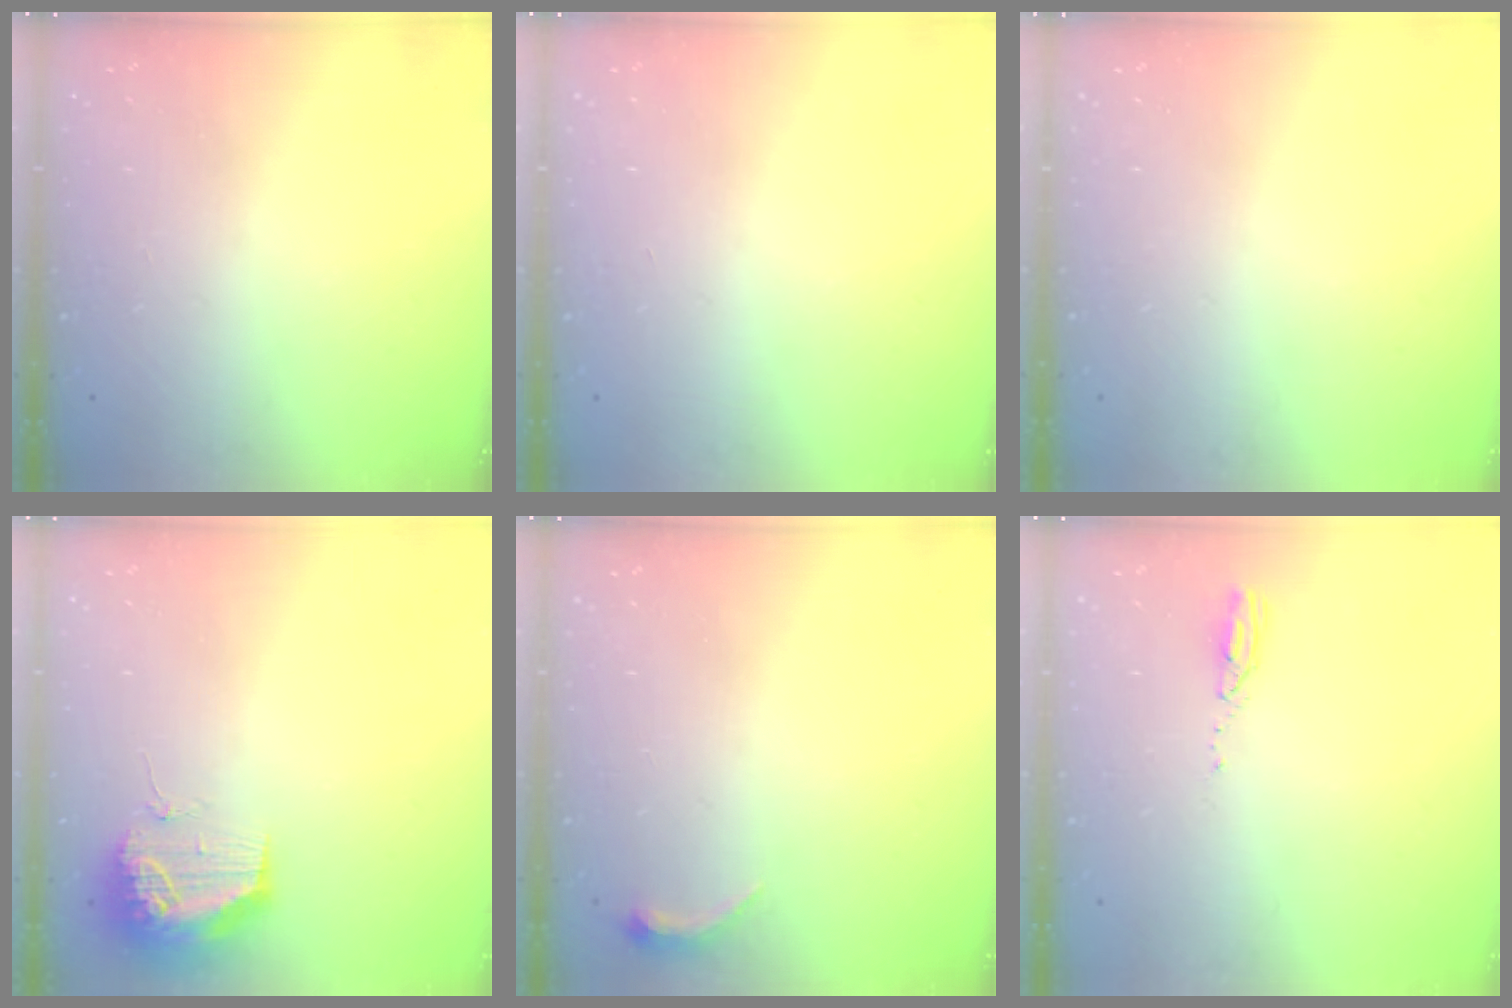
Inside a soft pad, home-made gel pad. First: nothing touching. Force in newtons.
{"total": 0.0}
{"total": 0.0}
{"total": 11.1, "press": 11.1, "slide": 0.8}
{"total": 3.5, "press": 3.4, "slide": 0.7}
{"total": 3.2, "press": 3.2, "slide": 0.3}